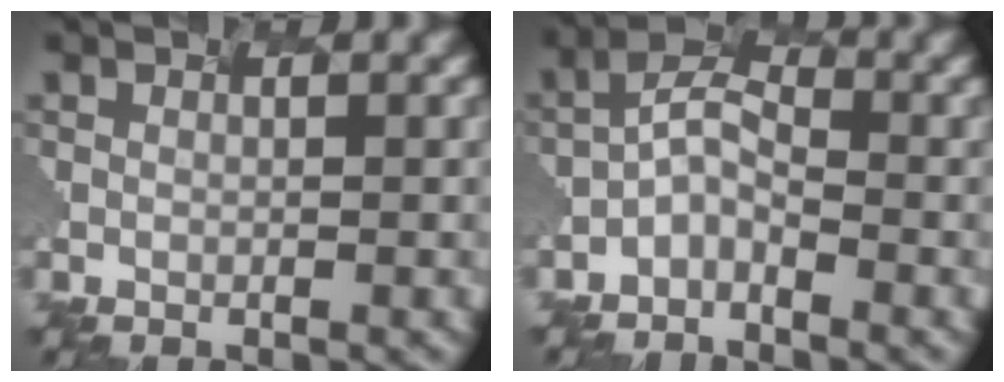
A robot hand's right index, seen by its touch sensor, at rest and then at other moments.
{"total": 2.8, "force": [-2.6, 0.7, 0.9], "torque": [-0.025, 0.012, -0.050]}